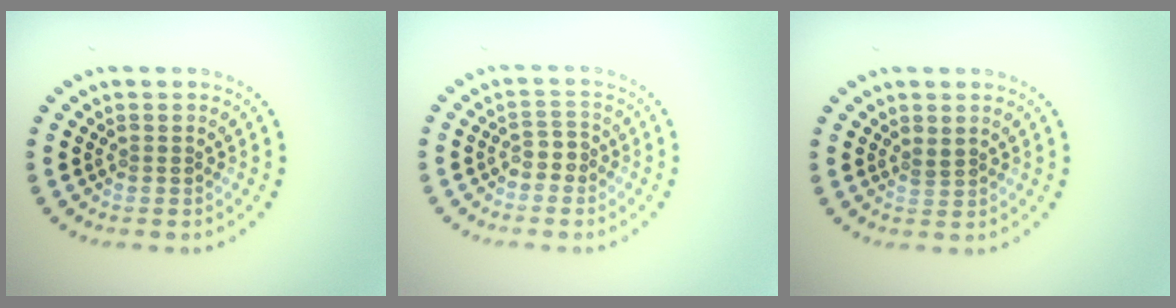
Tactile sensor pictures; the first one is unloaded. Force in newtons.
{"total": 1.6, "press": 1.3, "slide": 1.0}
{"total": 0.8, "press": 0.5, "slide": 0.7}